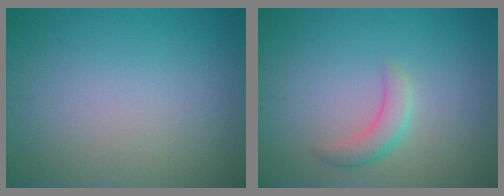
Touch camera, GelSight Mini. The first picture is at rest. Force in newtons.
{"total": 2.1, "press": 2.1, "slide": 0.2}